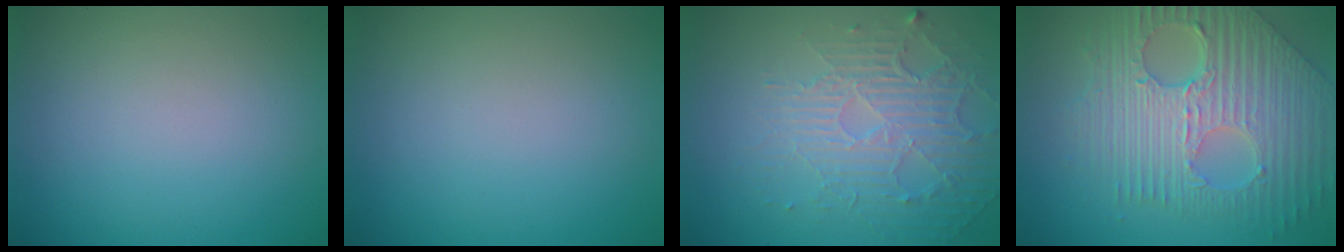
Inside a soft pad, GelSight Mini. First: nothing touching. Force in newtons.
{"total": 0.0}
{"total": 5.6, "press": 3.5, "slide": 4.4}
{"total": 9.7, "press": 6.7, "slide": 7.1}